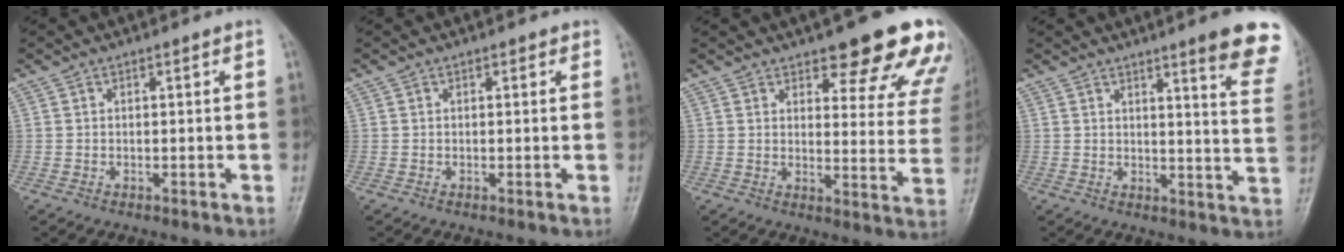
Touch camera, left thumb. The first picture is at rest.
{"total": 0.8, "force": [0.5, 0.6, 0.3], "torque": [0.006, -0.001, 0.001]}
{"total": 16.7, "force": [12.4, 5.4, 9.9], "torque": [-0.068, -0.065, 0.139]}
{"total": 12.8, "force": [8.7, 1.6, 9.3], "torque": [-0.087, -0.047, 0.092]}